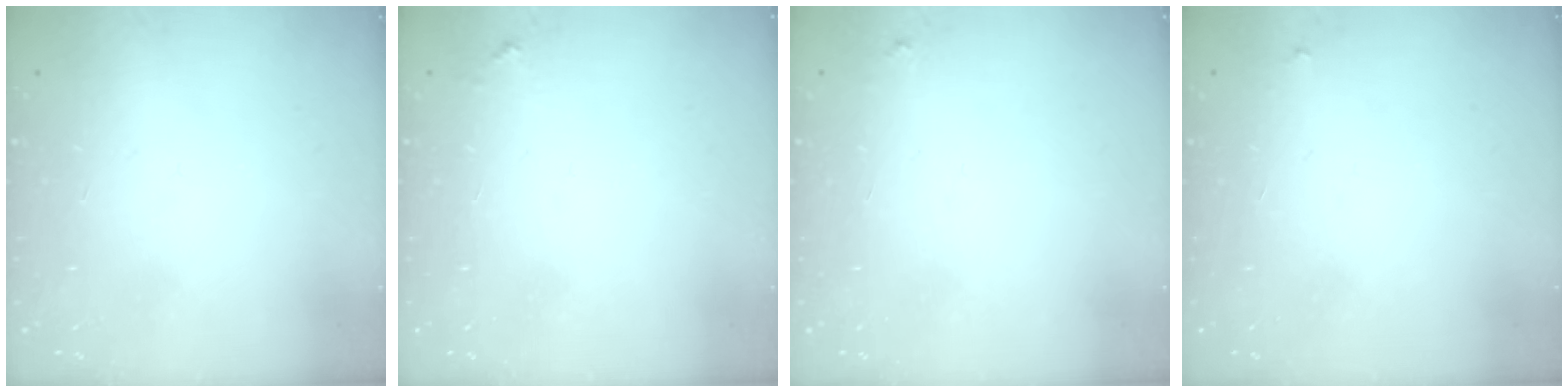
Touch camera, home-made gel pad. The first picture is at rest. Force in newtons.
{"total": 2.8, "press": 2.8, "slide": 0.2}
{"total": 2.3, "press": 2.3, "slide": 0.2}
{"total": 2.1, "press": 2.1, "slide": 0.1}